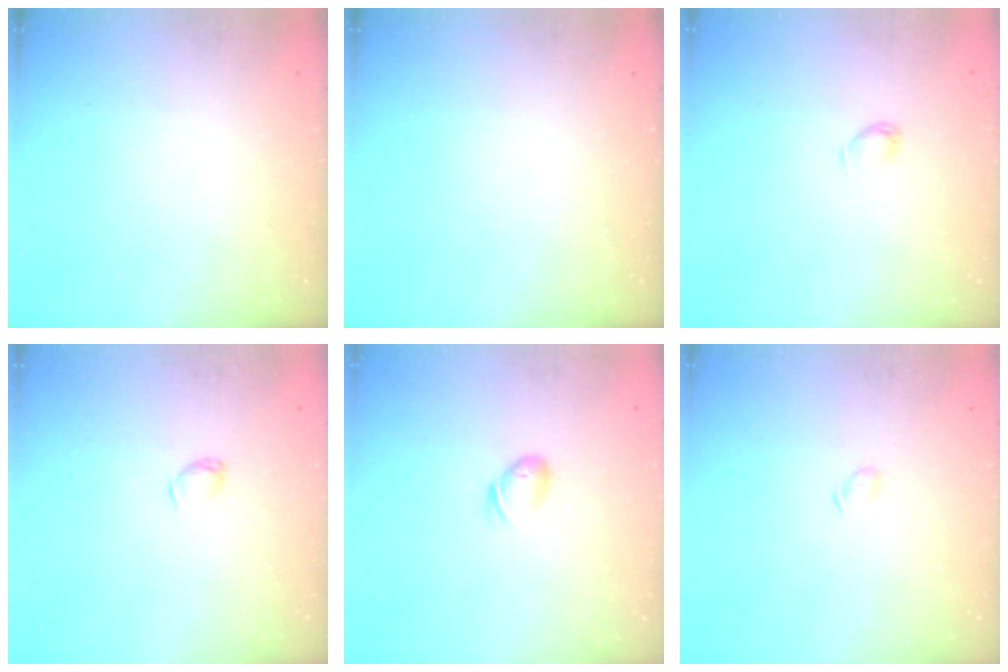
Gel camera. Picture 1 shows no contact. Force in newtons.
{"total": 0.0}
{"total": 2.5, "press": 2.5, "slide": 0.5}
{"total": 2.9, "press": 2.9, "slide": 0.5}
{"total": 7.1, "press": 7.0, "slide": 1.1}
{"total": 3.2, "press": 3.2, "slide": 0.6}